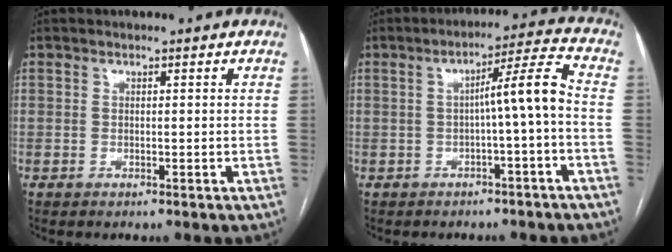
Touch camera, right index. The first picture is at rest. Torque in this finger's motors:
{"motor_torque": [0.97, -0.10, 0.37, 0.11]}